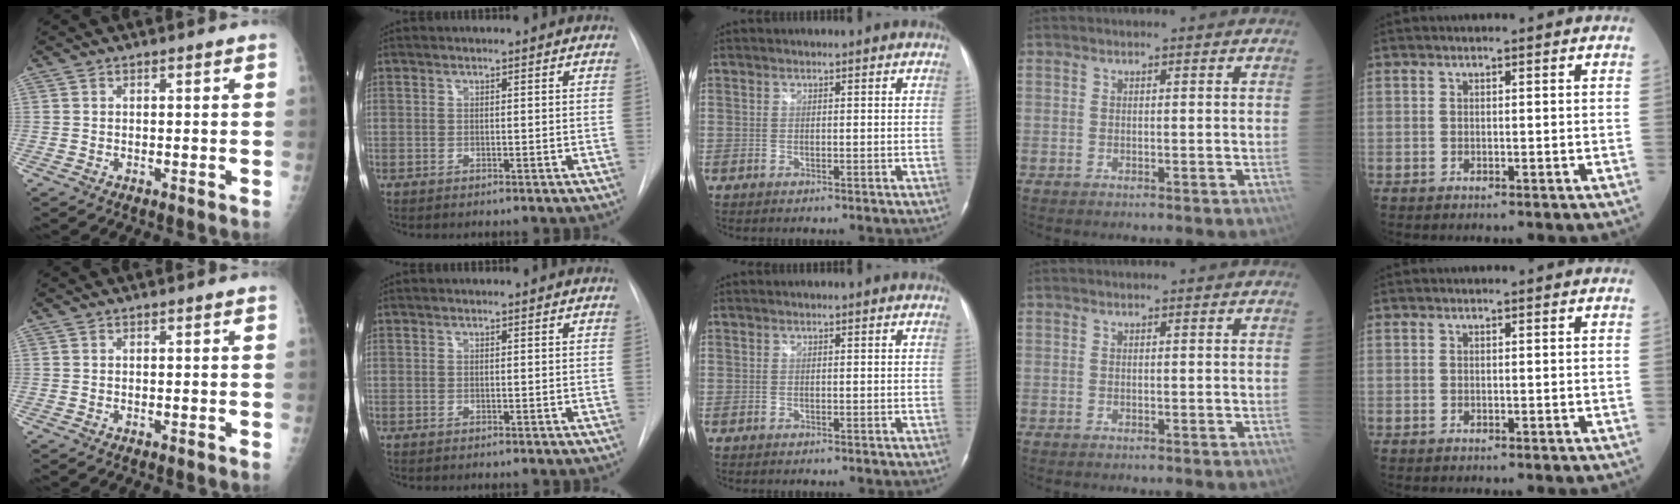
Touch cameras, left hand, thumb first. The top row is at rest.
{}